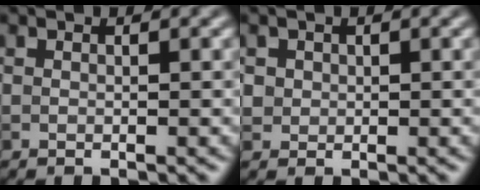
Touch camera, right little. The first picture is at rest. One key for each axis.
{"total": 1.4, "fx": 0.5, "fy": 1.3, "fz": 0.4, "tx": -0.009, "ty": -0.002, "tz": 0.023}